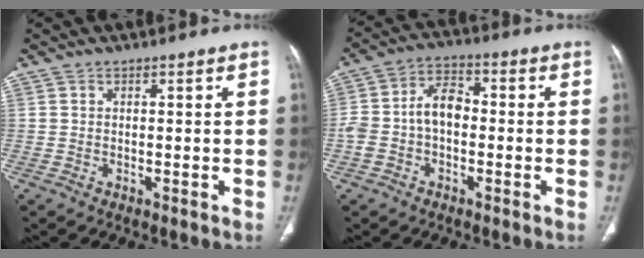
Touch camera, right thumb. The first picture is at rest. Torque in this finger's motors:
{"motor_torque": [1.51, 0.87, 1.04, -0.19, 0.11]}